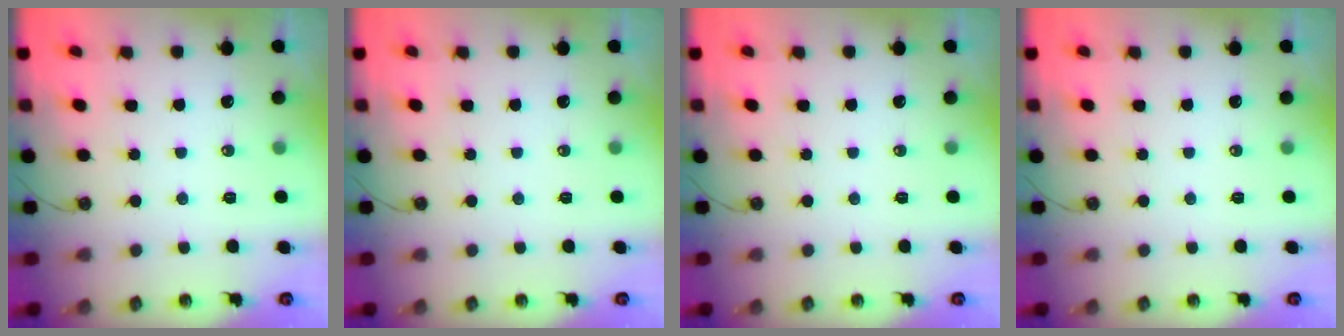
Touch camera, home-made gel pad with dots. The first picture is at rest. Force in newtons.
{"total": 0.0}
{"total": 0.0}
{"total": 0.0}